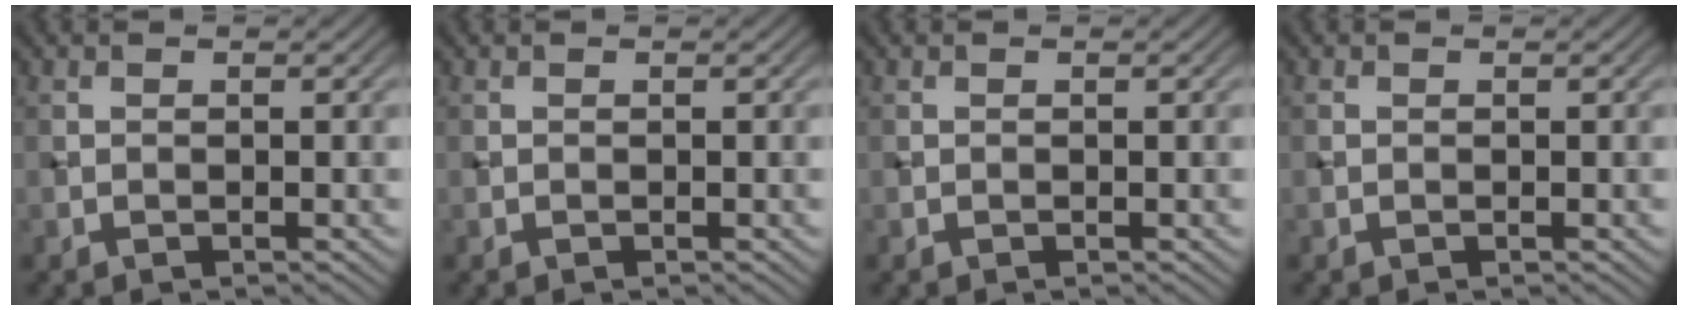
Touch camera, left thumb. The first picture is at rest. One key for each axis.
{"total": 0.0}
{"total": 0.0}
{"total": 0.0}